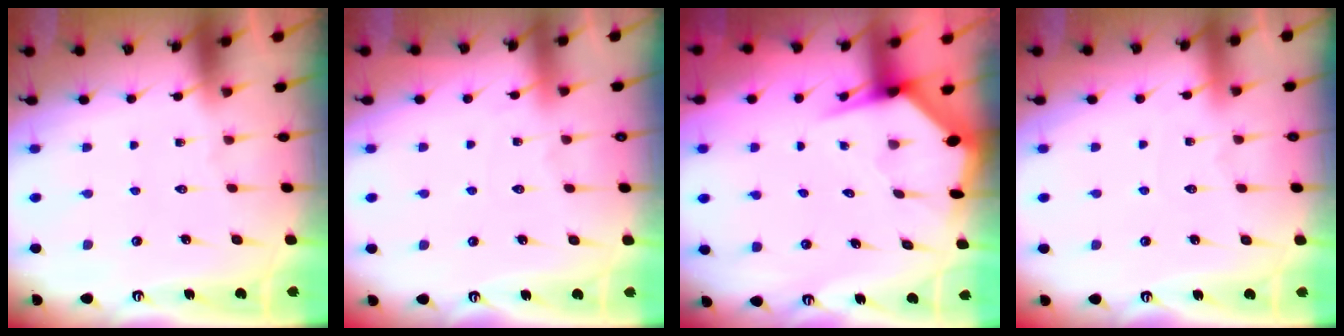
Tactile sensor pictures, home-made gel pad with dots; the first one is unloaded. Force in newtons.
{"total": 5.1, "press": 5.0, "slide": 0.6}
{"total": 3.4, "press": 3.4, "slide": 0.5}
{"total": 2.9, "press": 2.9, "slide": 0.3}